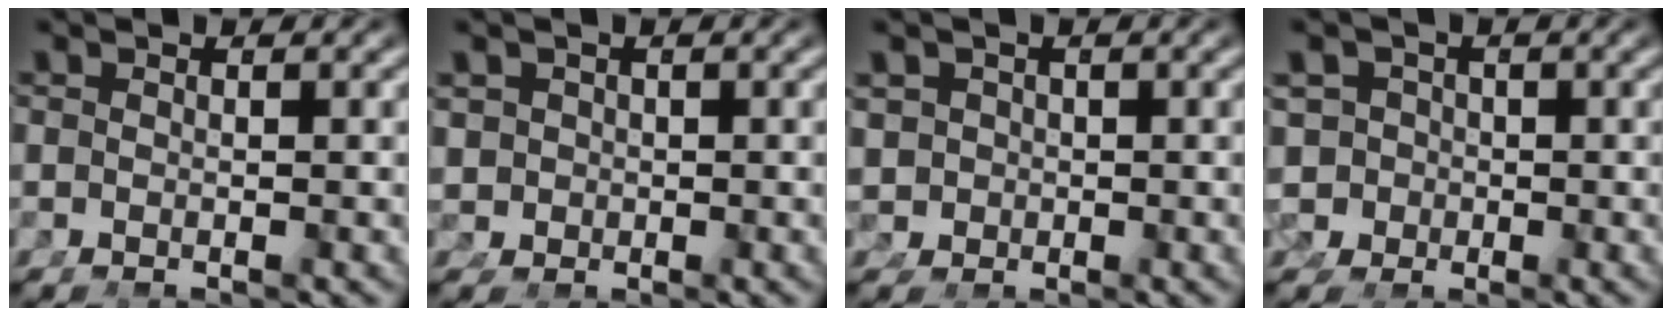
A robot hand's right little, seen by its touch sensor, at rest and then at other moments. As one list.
[{"total": 2.9, "force": [0.1, 2.7, 1.0], "torque": [-0.034, -0.017, 0.010]}, {"total": 4.2, "force": [-0.2, 3.9, 1.5], "torque": [-0.044, -0.023, 0.005]}, {"total": 10.4, "force": [-1.6, 9.8, 3.0], "torque": [-0.097, -0.039, -0.028]}]